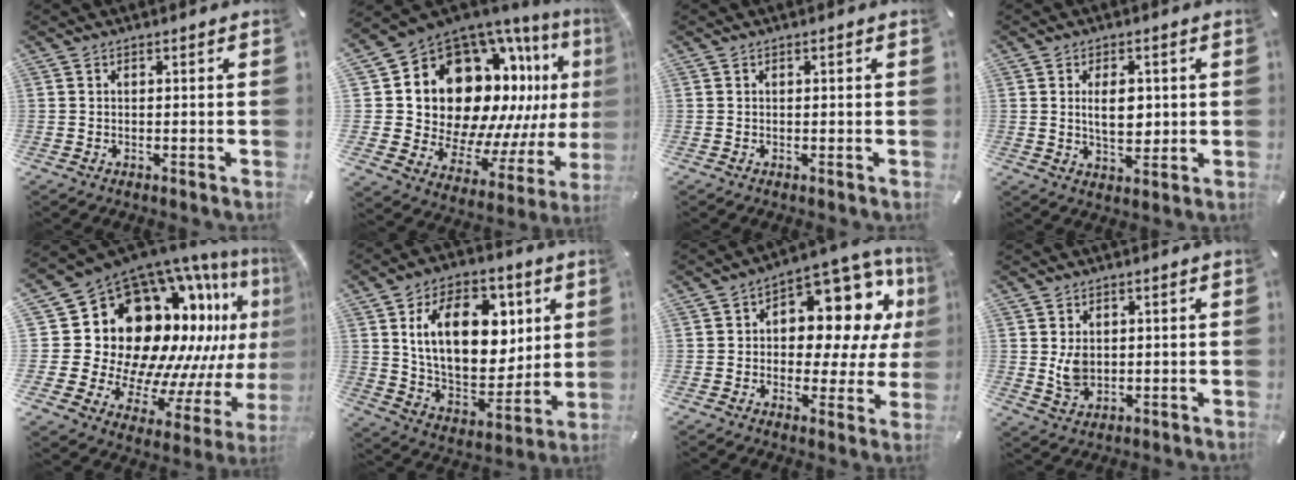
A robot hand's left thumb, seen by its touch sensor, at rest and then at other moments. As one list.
[{"total": 20.8, "force": [8.8, 15.1, 11.2], "torque": [-0.192, -0.099, 0.186]}, {"total": 0.0}, {"total": 7.0, "force": [1.0, 4.1, 5.6], "torque": [-0.089, -0.006, 0.009]}, {"total": 29.2, "force": [9.0, 19.7, 19.5], "torque": [-0.309, -0.154, 0.209]}, {"total": 20.3, "force": [6.7, 13.3, 13.8], "torque": [-0.224, -0.019, 0.119]}, {"total": 13.1, "force": [5.7, 8.1, 8.6], "torque": [-0.105, -0.063, 0.097]}, {"total": 5.4, "force": [0.9, 4.3, 3.3], "torque": [-0.061, -0.006, 0.015]}]